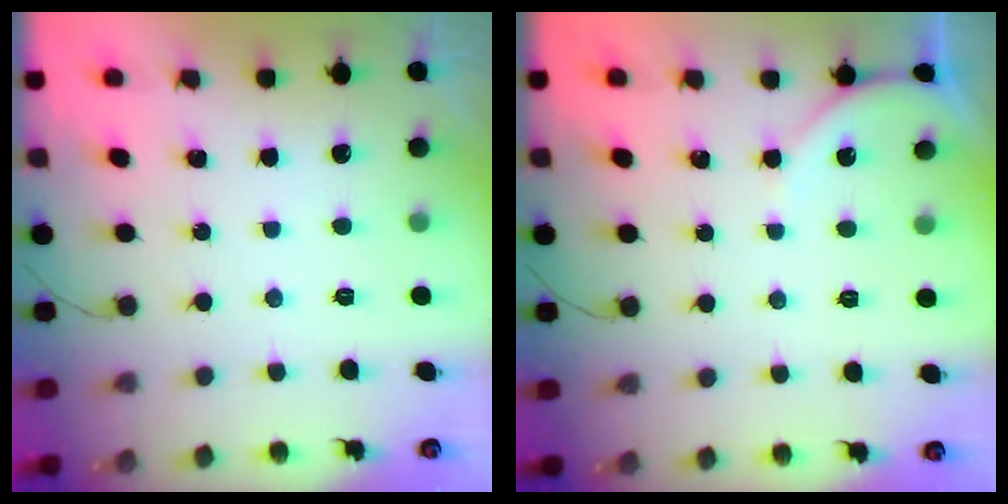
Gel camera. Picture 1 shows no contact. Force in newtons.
{"total": 4.0, "press": 4.0, "slide": 0.5}